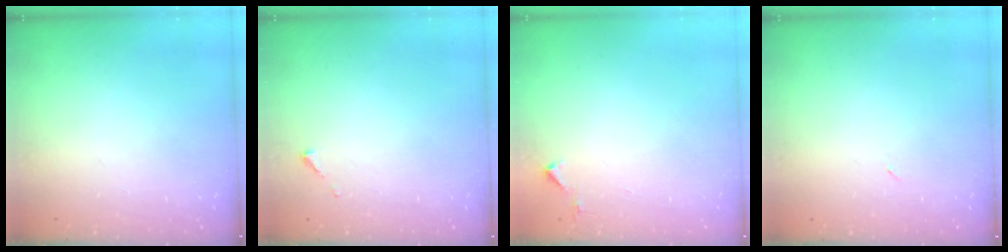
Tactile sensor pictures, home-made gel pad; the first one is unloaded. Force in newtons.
{"total": 2.6, "press": 2.6, "slide": 0.3}
{"total": 3.1, "press": 3.0, "slide": 0.3}
{"total": 2.1, "press": 1.9, "slide": 1.0}